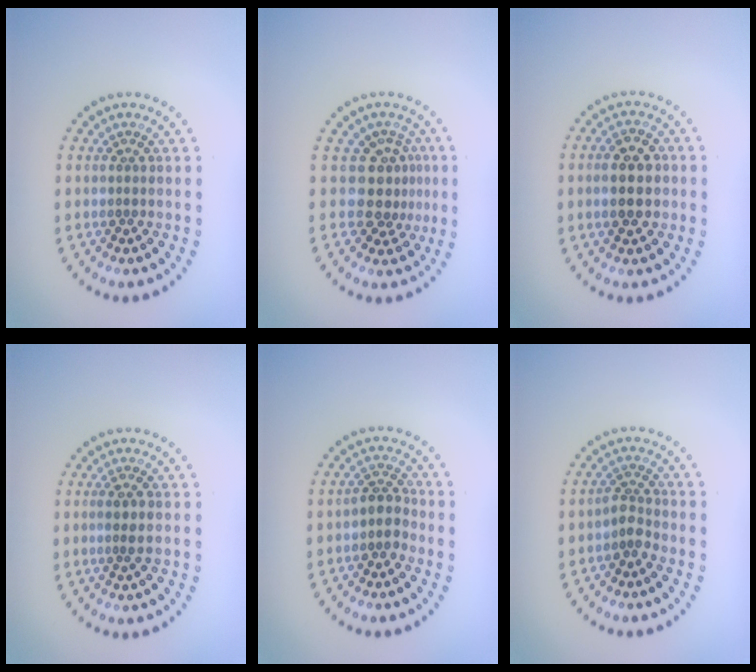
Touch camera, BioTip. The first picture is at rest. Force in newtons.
{"total": 3.0, "press": 2.2, "slide": 2.0}
{"total": 4.1, "press": 4.1, "slide": 0.1}
{"total": 1.5, "press": 1.4, "slide": 0.6}
{"total": 2.1, "press": 1.7, "slide": 1.2}
{"total": 1.9, "press": 1.4, "slide": 1.2}